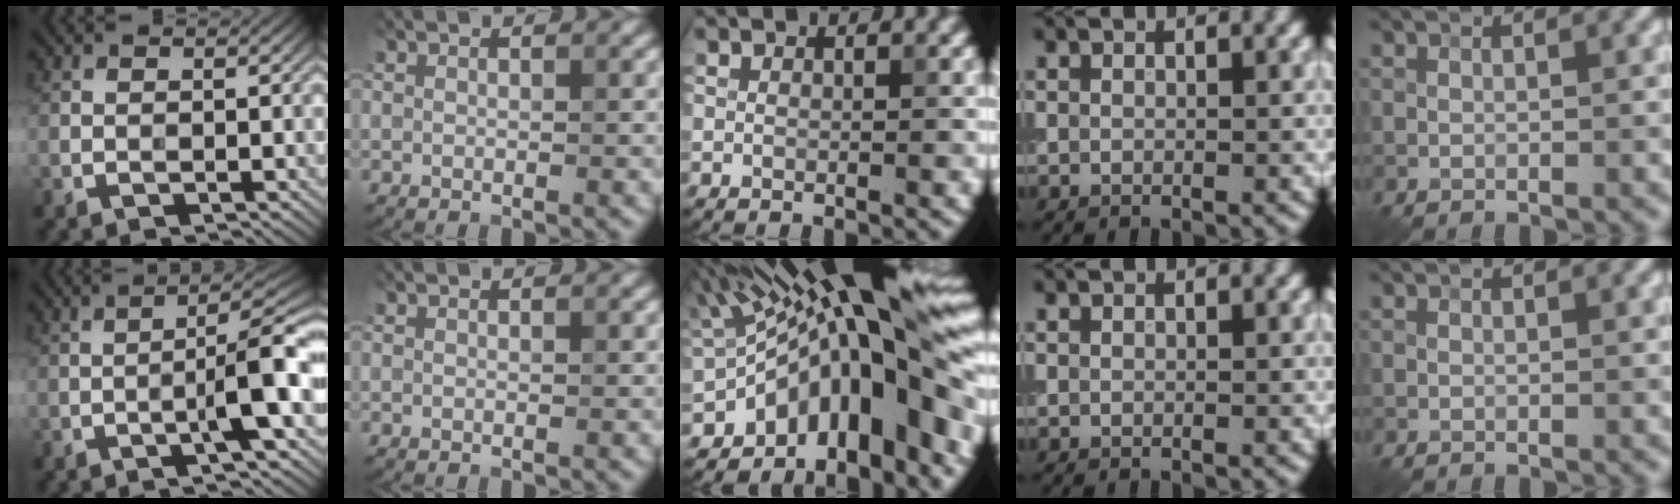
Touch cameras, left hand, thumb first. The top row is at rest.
{"thumb": {"total": 7.4, "force": [-2.0, 1.1, 7.0], "torque": [-0.102, 0.025, -0.037]}, "middle": {"total": 14.9, "force": [-1.1, 6.2, 13.5], "torque": [-0.163, 0.027, -0.025]}}